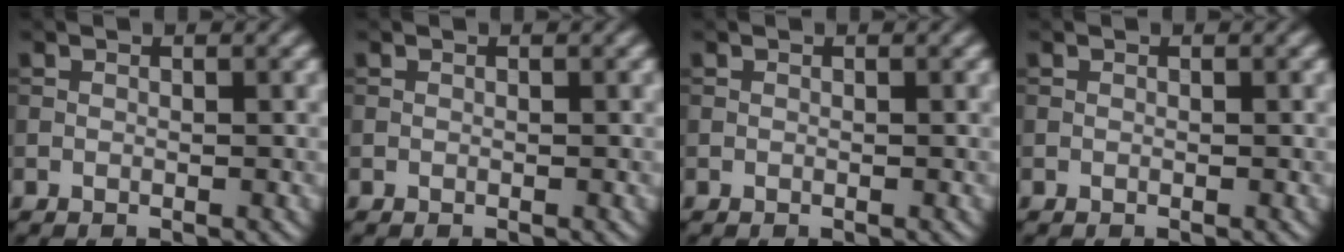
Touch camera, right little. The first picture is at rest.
{"total": 0.0}
{"total": 0.0}
{"total": 0.0}